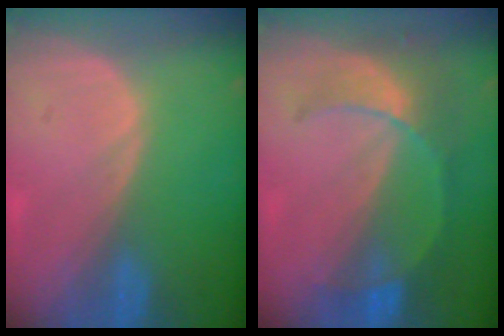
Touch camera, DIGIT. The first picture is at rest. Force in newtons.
{"total": 8.0, "press": 7.0, "slide": 3.8}